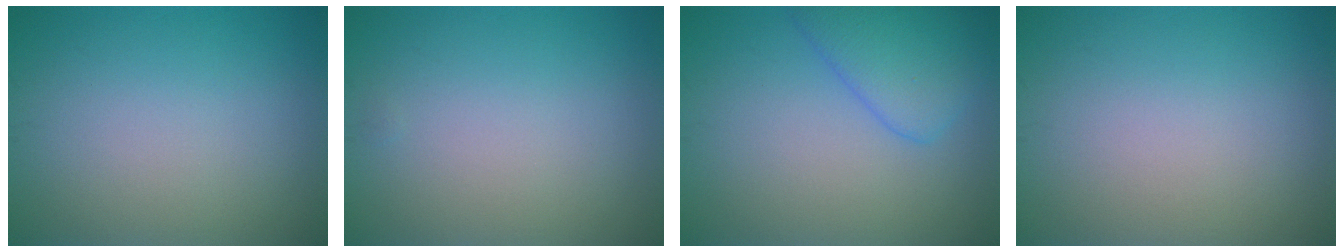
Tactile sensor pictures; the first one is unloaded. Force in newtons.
{"total": 0.0}
{"total": 3.9, "press": 3.9, "slide": 0.3}
{"total": 0.0}